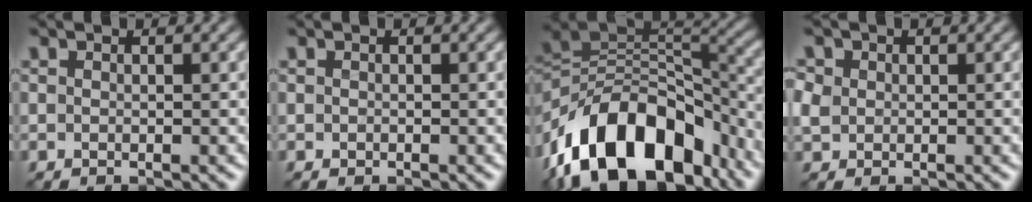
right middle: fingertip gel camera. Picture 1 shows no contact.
{"total": 0.0}
{"total": 15.3, "force": [-8.9, 8.5, 9.1], "torque": [-0.158, 0.016, -0.166]}
{"total": 1.8, "force": [0.4, 1.6, 0.7], "torque": [-0.013, 0.006, 0.002]}